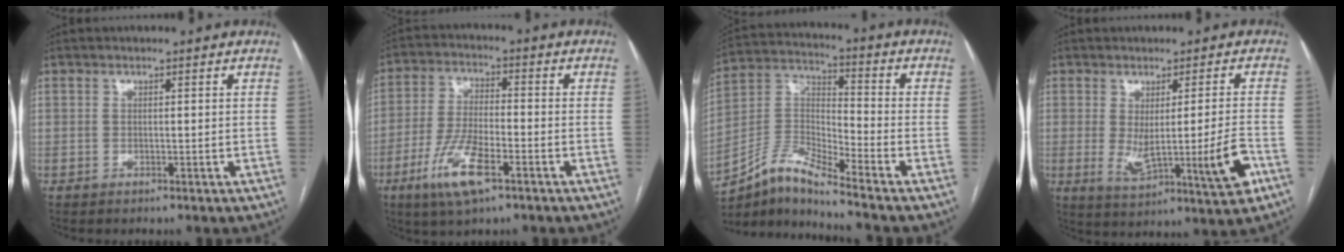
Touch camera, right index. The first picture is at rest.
{"total": 10.0, "force": [-5.1, 2.5, 8.2], "torque": [-0.172, -0.012, -0.094]}
{"total": 9.1, "force": [-8.1, -0.1, 4.1], "torque": [-0.094, 0.016, -0.155]}
{"total": 10.6, "force": [-2.2, 0.7, 10.3], "torque": [-0.160, -0.014, -0.026]}